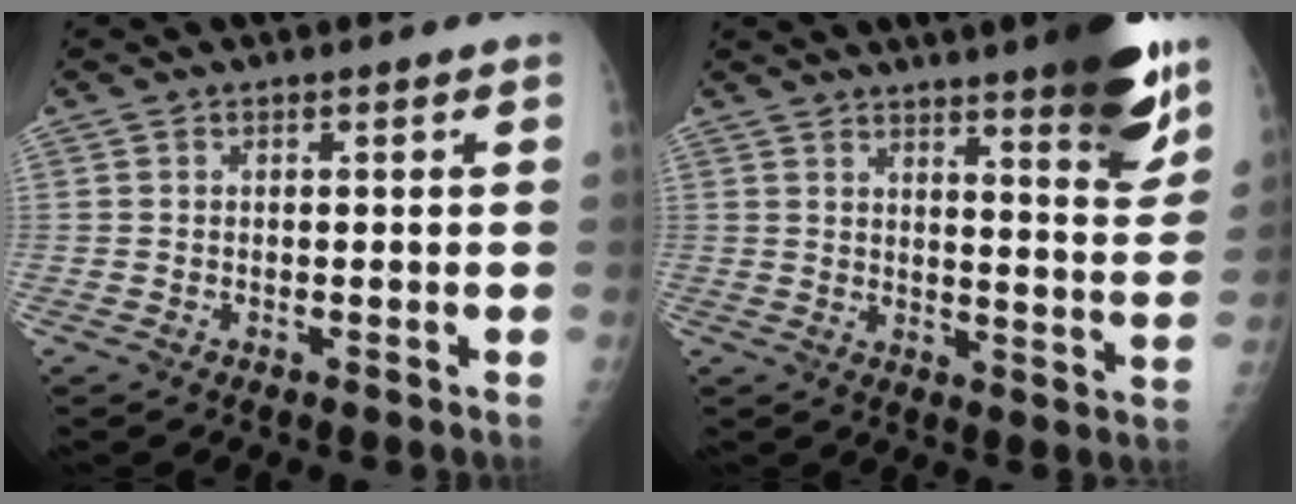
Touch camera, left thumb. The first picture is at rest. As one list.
[{"total": 15.1, "force": [10.3, 2.5, 10.8], "torque": [-0.123, -0.063, 0.138]}]